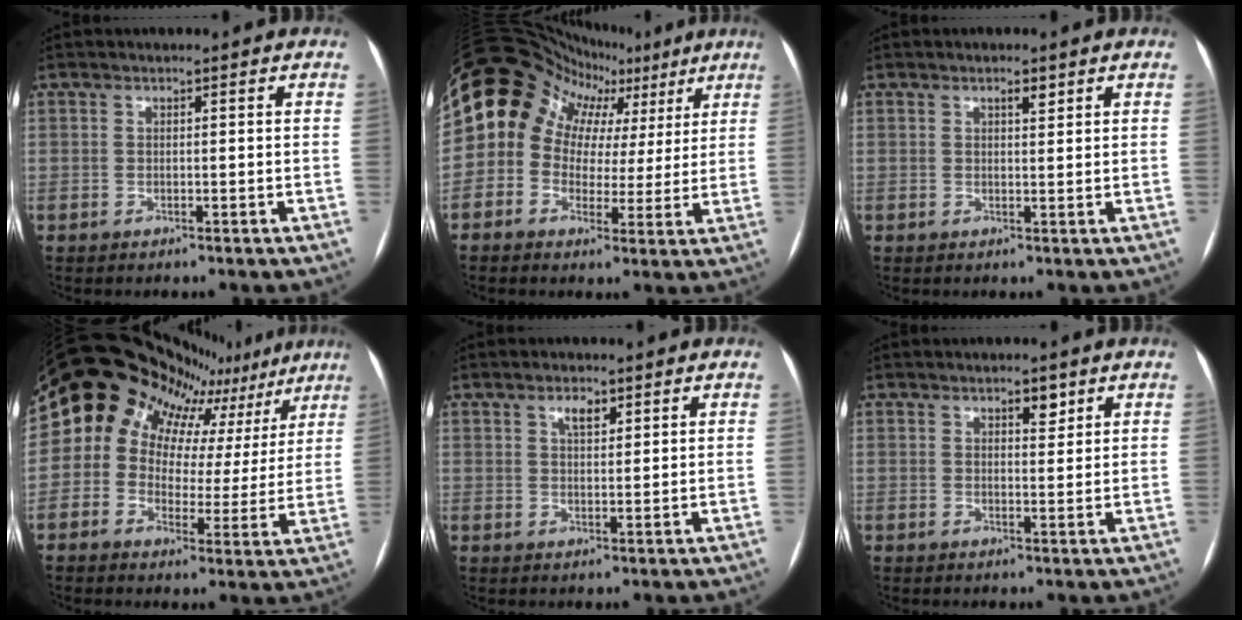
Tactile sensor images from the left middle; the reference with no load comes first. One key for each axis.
{"total": 15.8, "fx": 6.6, "fy": 13.2, "fz": 5.7, "tx": -0.084, "ty": 0.073, "tz": 0.084}
{"total": 1.4, "fx": 0.9, "fy": 0.4, "fz": 1.0, "tx": -0.017, "ty": 0.000, "tz": 0.014}
{"total": 20.3, "fx": 14.9, "fy": 11.6, "fz": 7.3, "tx": -0.111, "ty": 0.062, "tz": 0.165}
{"total": 2.6, "fx": 1.5, "fy": 1.1, "fz": 1.8, "tx": -0.032, "ty": 0.003, "tz": 0.027}
{"total": 2.4, "fx": 1.5, "fy": 0.9, "fz": 1.6, "tx": -0.023, "ty": 0.000, "tz": 0.023}